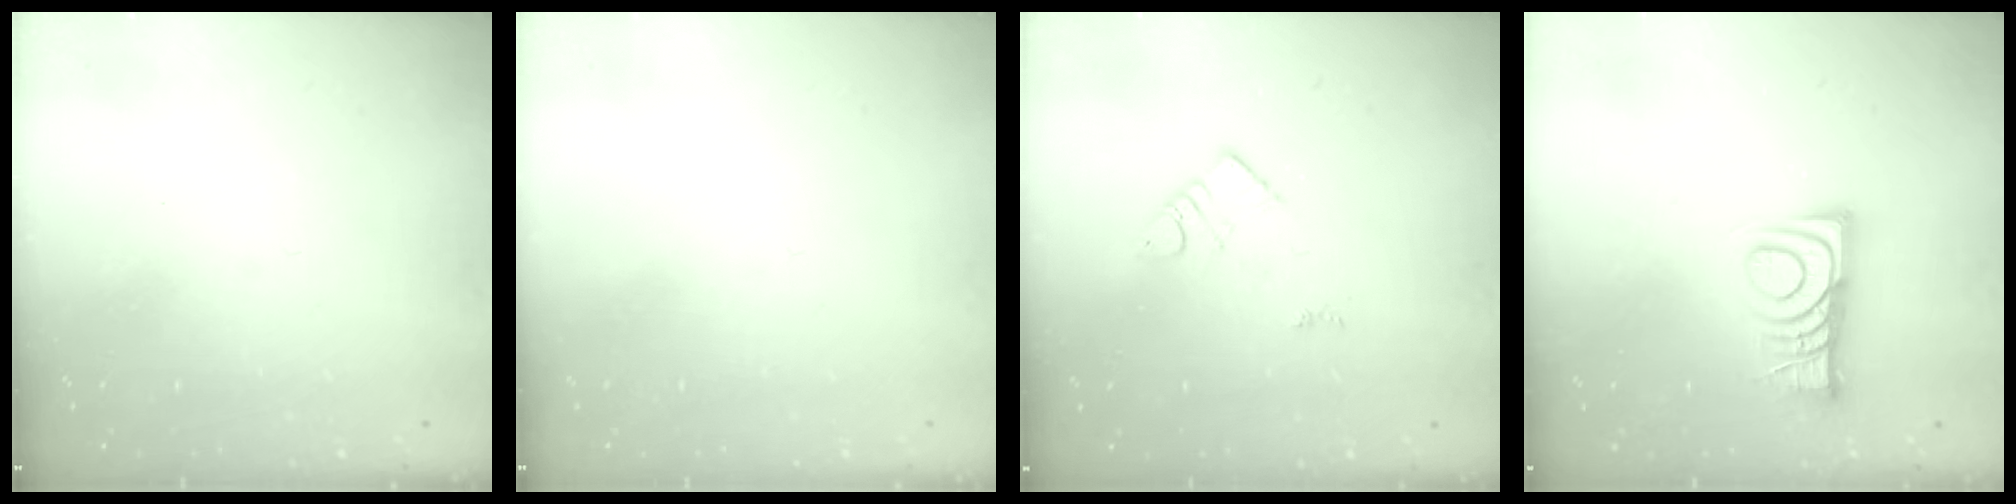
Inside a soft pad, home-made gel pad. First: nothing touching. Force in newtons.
{"total": 1.5, "press": 1.5, "slide": 0.1}
{"total": 4.3, "press": 4.2, "slide": 0.6}
{"total": 9.1, "press": 9.1, "slide": 0.4}